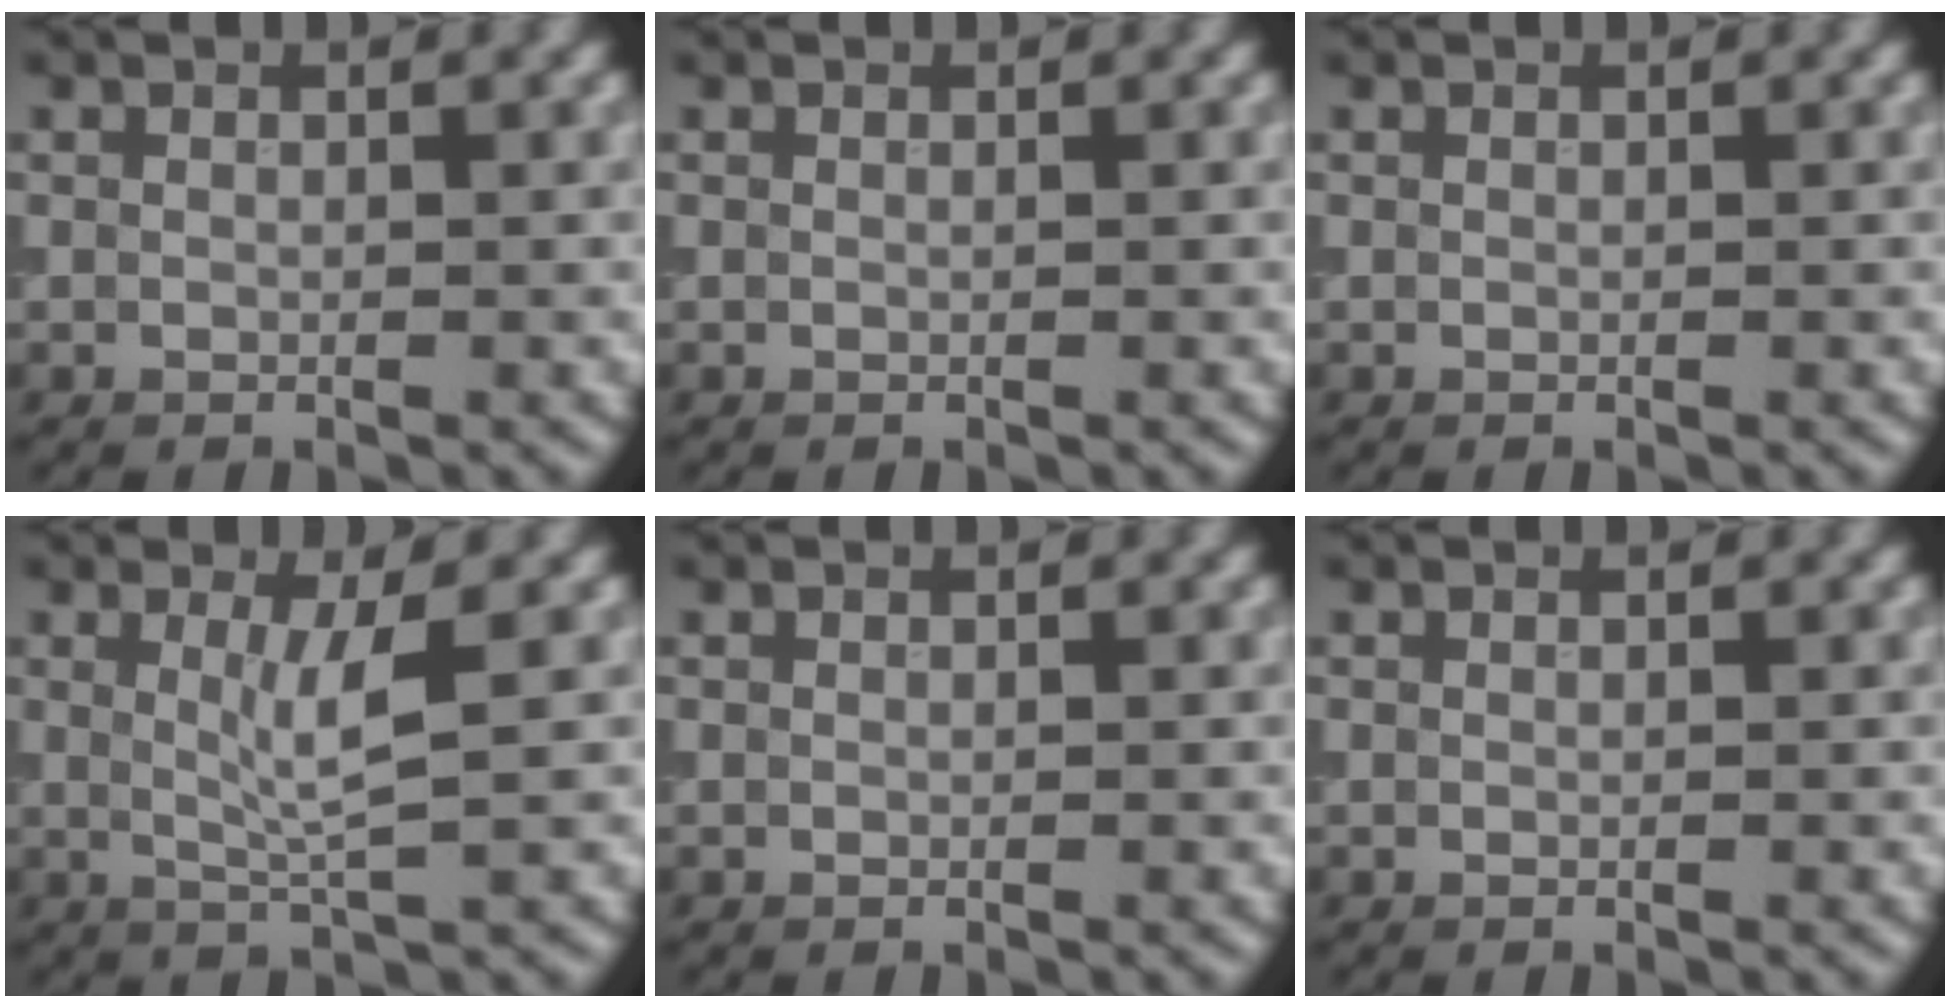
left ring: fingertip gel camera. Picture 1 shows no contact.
{"total": 0.0}
{"total": 0.0}
{"total": 3.1, "force": [0.7, 0.5, 2.9], "torque": [-0.053, -0.006, 0.013]}
{"total": 0.0}
{"total": 0.0}